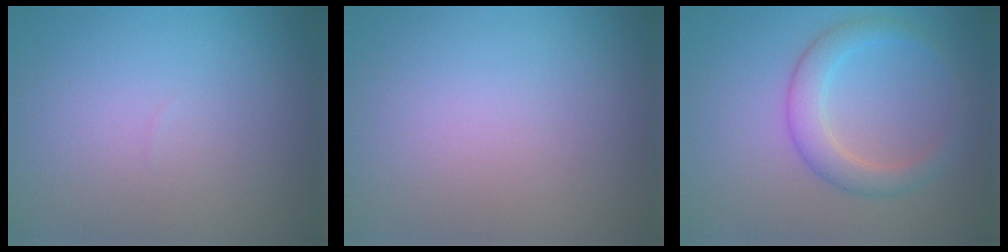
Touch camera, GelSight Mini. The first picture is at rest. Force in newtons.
{"total": 0.0}
{"total": 3.3, "press": 3.3, "slide": 0.1}